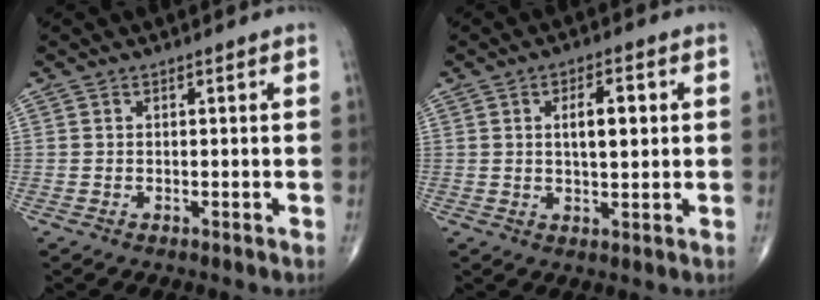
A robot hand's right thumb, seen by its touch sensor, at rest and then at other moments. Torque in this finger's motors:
{"motor_torque": [1.46, 2.99, 0.55, -0.15, 0.00]}